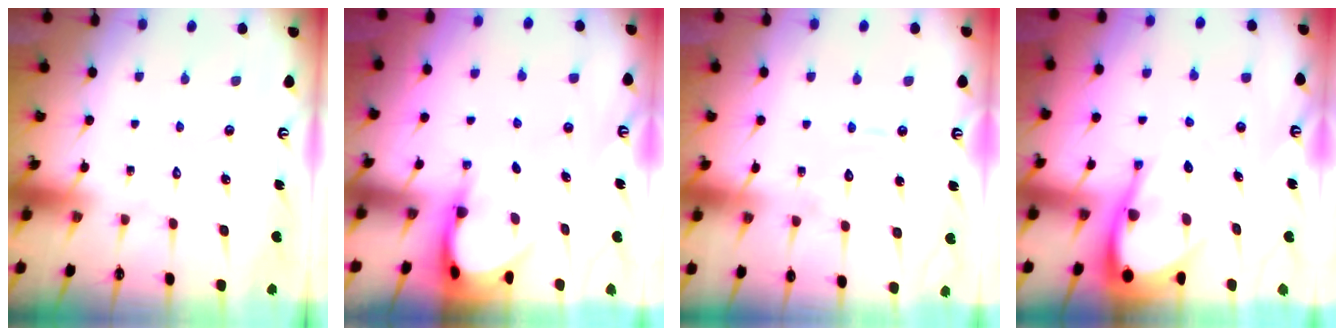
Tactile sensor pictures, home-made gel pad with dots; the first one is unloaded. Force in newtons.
{"total": 3.7, "press": 3.7, "slide": 0.3}
{"total": 6.3, "press": 6.2, "slide": 0.6}
{"total": 7.9, "press": 7.8, "slide": 1.0}